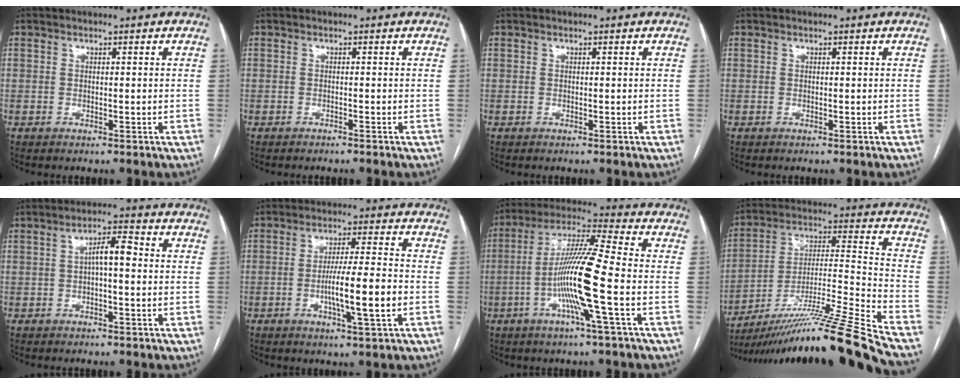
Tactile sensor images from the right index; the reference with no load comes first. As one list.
[{"total": 0.5, "force": [-0.5, -0.2, 0.1], "torque": [-0.002, 0.000, -0.010]}, {"total": 0.0}, {"total": 0.0}, {"total": 4.3, "force": [0.1, 1.1, 4.2], "torque": [-0.069, 0.017, 0.000]}, {"total": 9.0, "force": [-2.3, 0.2, 8.7], "torque": [-0.151, 0.000, -0.040]}, {"total": 13.5, "force": [-3.3, -0.7, 13.1], "torque": [-0.252, 0.000, -0.070]}, {"total": 22.9, "force": [-18.4, -3.0, 13.3], "torque": [-0.196, -0.012, -0.314]}]